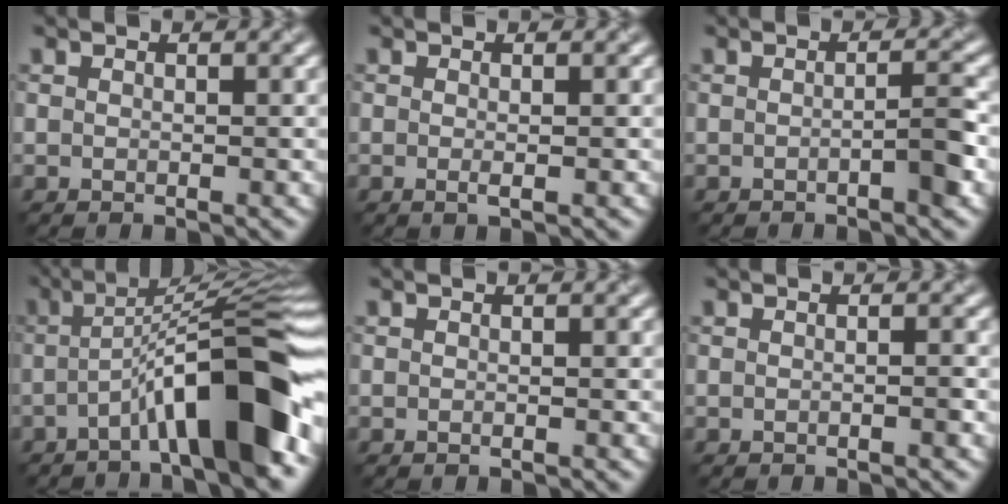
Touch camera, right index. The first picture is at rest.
{"total": 0.7, "force": [-0.5, -0.1, 0.5], "torque": [-0.014, 0.002, -0.005]}
{"total": 2.5, "force": [-1.0, 0.4, 2.2], "torque": [-0.022, 0.007, -0.014]}
{"total": 10.8, "force": [-4.4, 1.4, 9.7], "torque": [-0.133, 0.034, -0.067]}
{"total": 0.6, "force": [-0.2, 0.3, 0.5], "torque": [0.002, -0.001, -0.009]}
{"total": 1.4, "force": [-0.5, 0.7, 1.2], "torque": [0.004, 0.004, -0.016]}